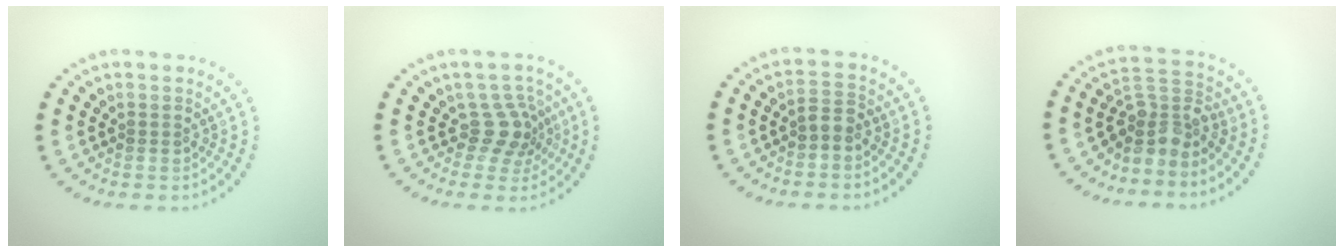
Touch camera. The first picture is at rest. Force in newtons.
{"total": 2.9, "press": 2.1, "slide": 2.0}
{"total": 1.5, "press": 1.4, "slide": 0.7}
{"total": 3.6, "press": 2.9, "slide": 2.2}